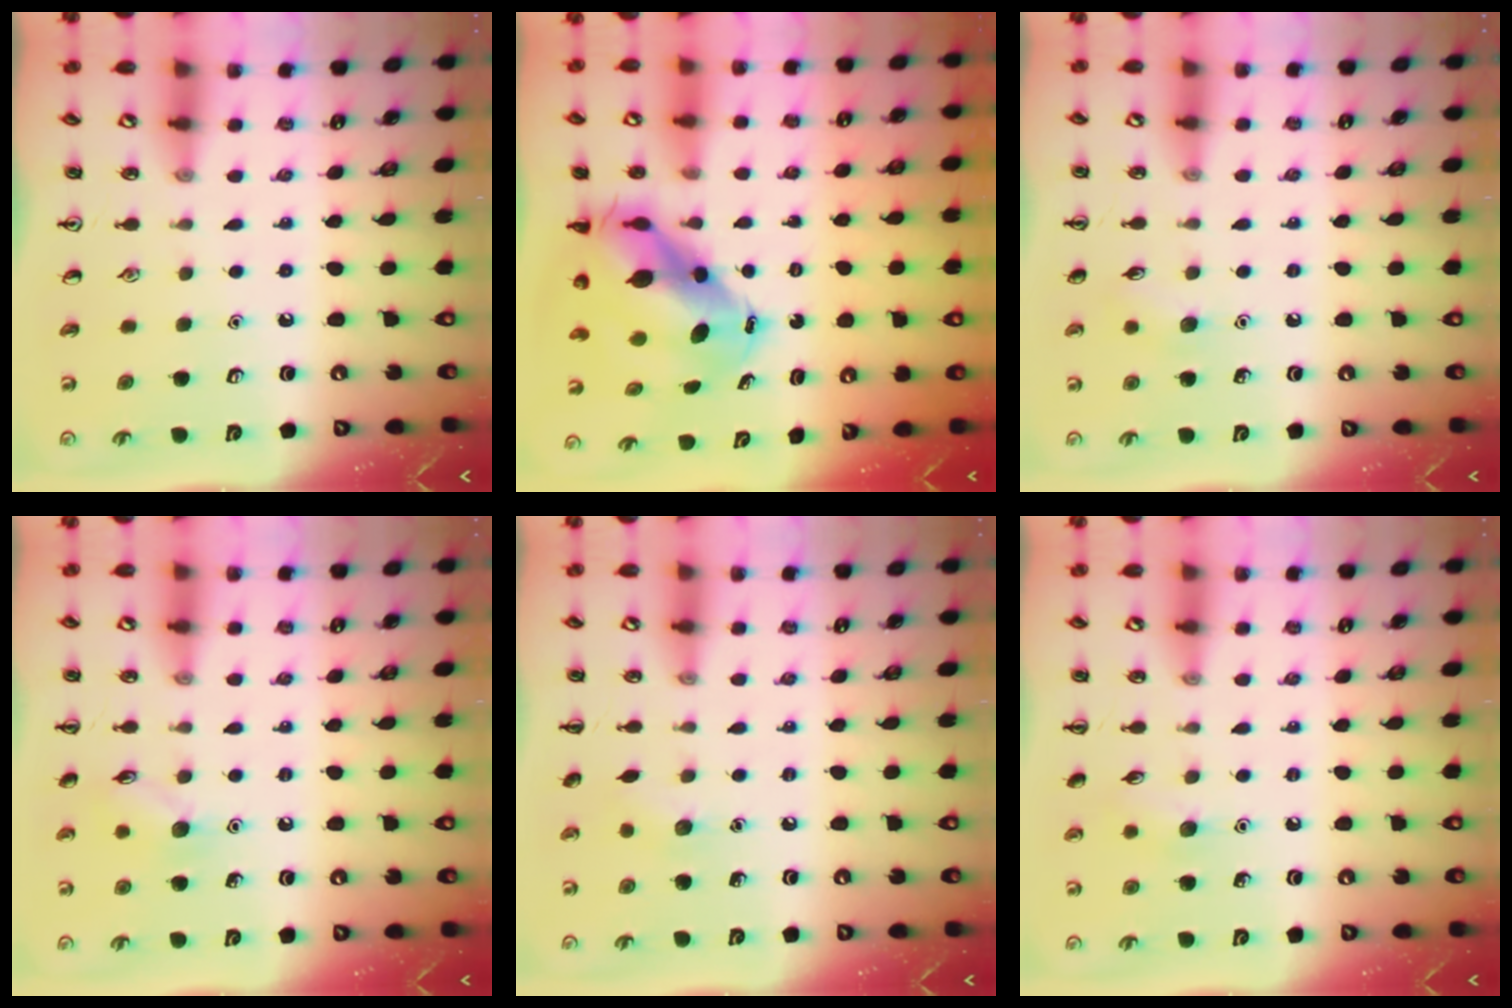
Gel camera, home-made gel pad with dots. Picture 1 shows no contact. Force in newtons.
{"total": 9.6, "press": 9.3, "slide": 2.4}
{"total": 6.3, "press": 6.1, "slide": 1.6}
{"total": 7.3, "press": 7.2, "slide": 1.0}
{"total": 5.3, "press": 5.1, "slide": 1.6}
{"total": 6.8, "press": 6.6, "slide": 1.8}